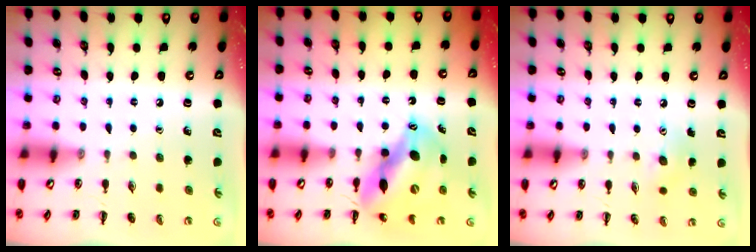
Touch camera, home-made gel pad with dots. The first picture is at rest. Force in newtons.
{"total": 13.6, "press": 13.1, "slide": 3.6}
{"total": 6.2, "press": 6.0, "slide": 1.4}